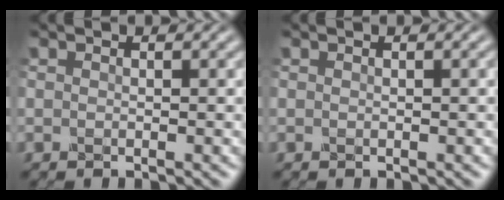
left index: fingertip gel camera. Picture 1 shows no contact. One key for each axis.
{"total": 0.0}